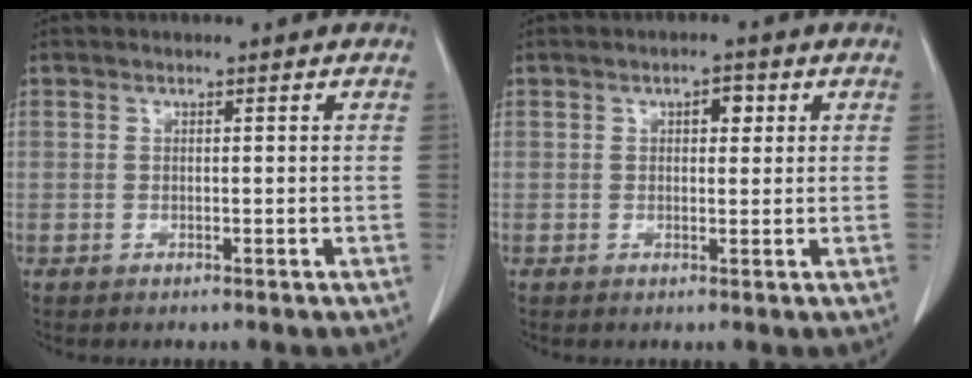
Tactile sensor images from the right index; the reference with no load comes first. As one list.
[{"total": 2.3, "force": [0.9, 1.1, 1.8], "torque": [-0.026, 0.006, 0.011]}]